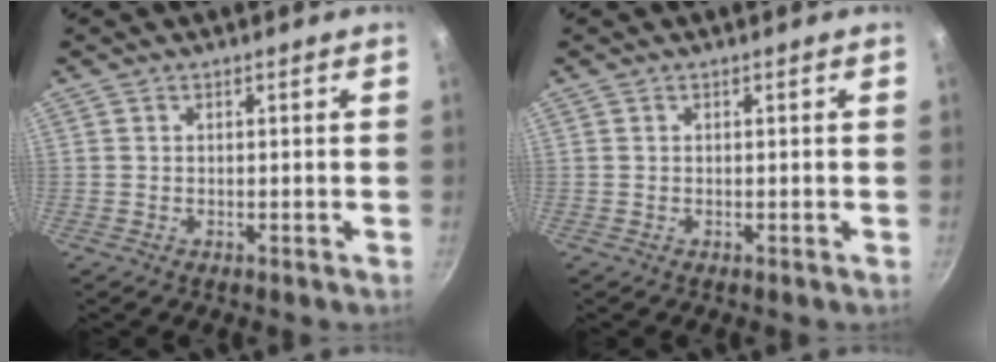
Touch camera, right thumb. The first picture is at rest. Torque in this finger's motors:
{"motor_torque": [-0.36, 0.40, 0.22, -0.34, -0.01]}